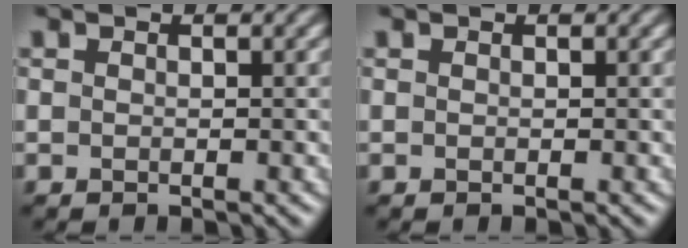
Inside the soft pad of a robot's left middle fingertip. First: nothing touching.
{"total": 0.0}